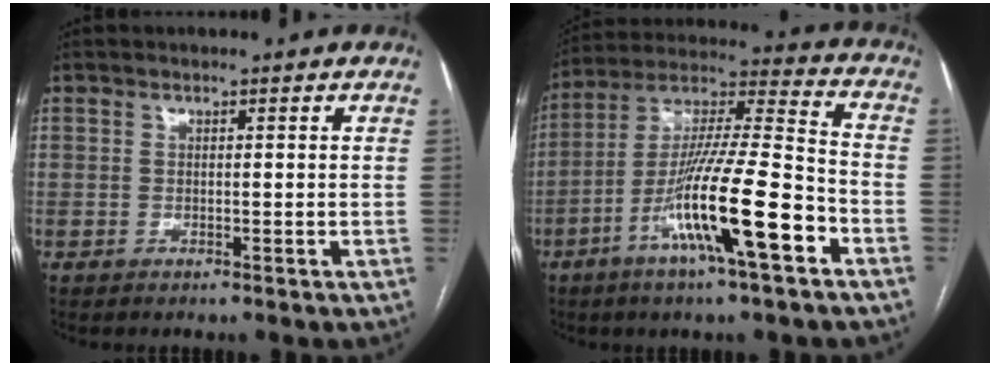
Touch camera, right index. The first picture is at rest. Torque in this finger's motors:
{"motor_torque": [1.12, -0.84, 1.05, 0.21]}